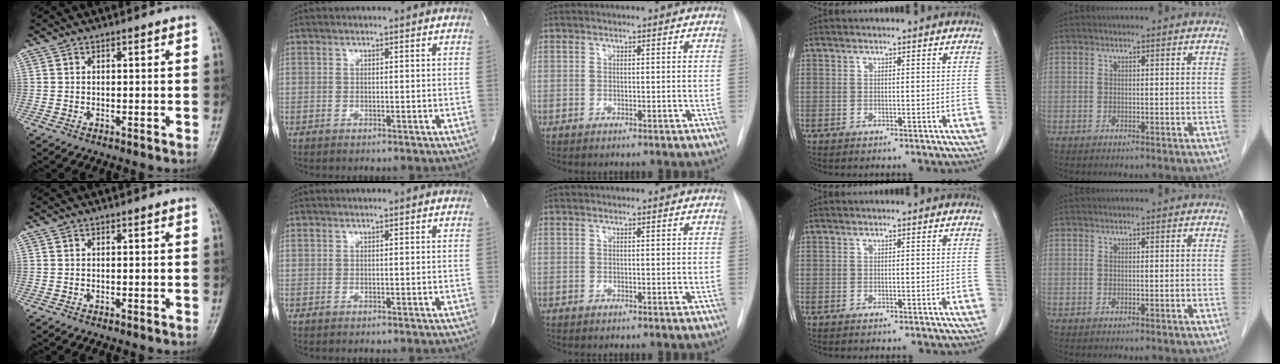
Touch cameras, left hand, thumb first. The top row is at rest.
{}